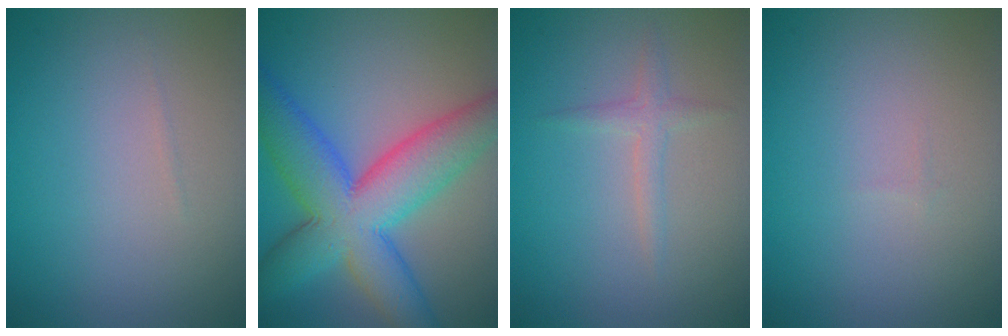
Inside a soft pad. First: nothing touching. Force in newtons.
{"total": 10.3, "press": 10.3, "slide": 0.4}
{"total": 1.5, "press": 1.5, "slide": 0.1}
{"total": 0.0}